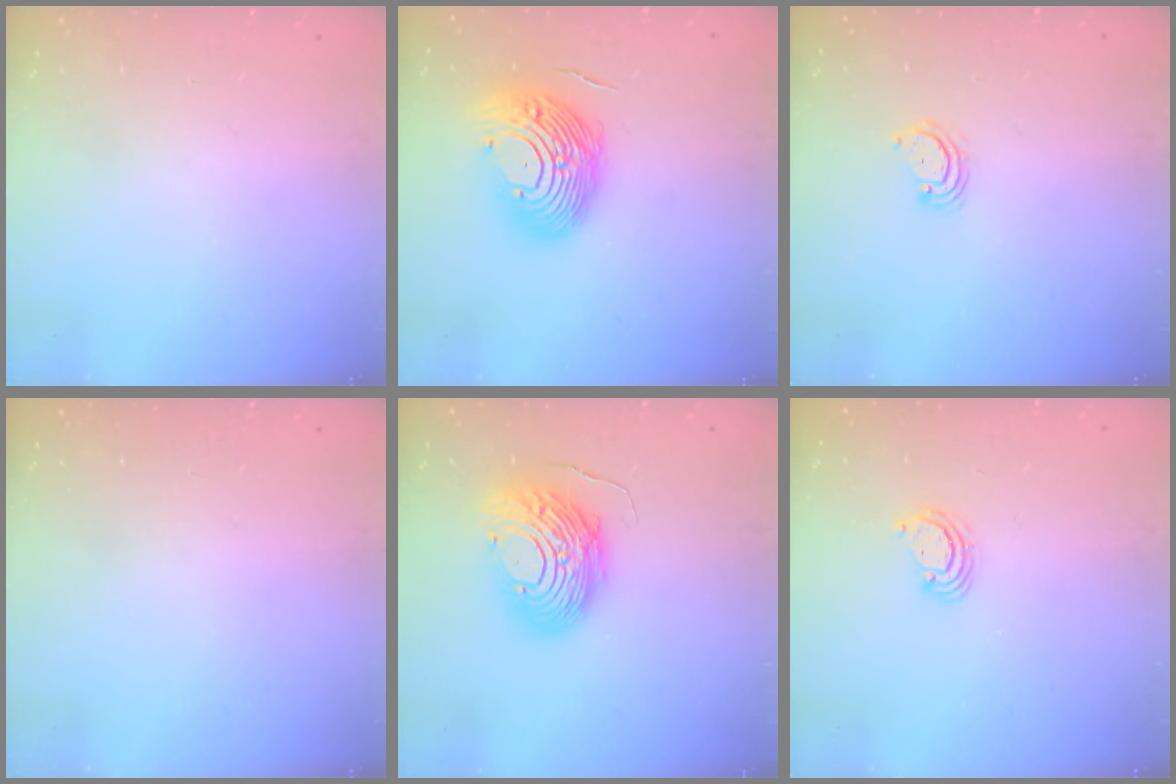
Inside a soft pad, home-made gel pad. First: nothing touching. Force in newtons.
{"total": 15.5, "press": 14.6, "slide": 5.1}
{"total": 2.9, "press": 2.8, "slide": 0.4}
{"total": 0.0}
{"total": 14.0, "press": 14.0, "slide": 1.3}
{"total": 2.5, "press": 2.5, "slide": 0.2}